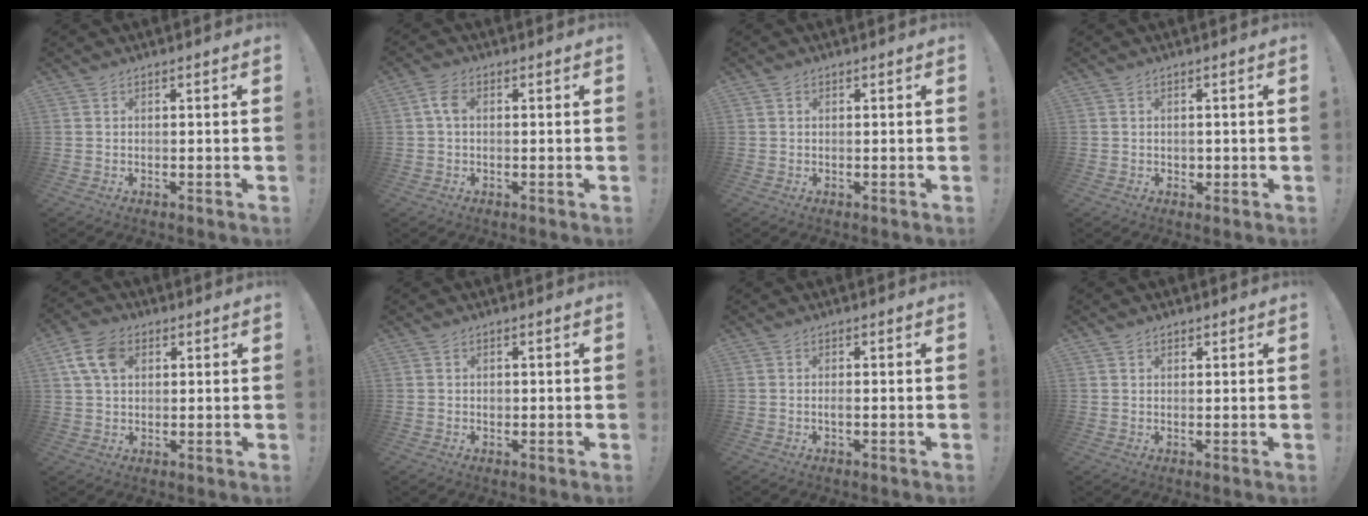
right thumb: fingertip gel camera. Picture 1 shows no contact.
{"total": 4.0, "force": [0.5, 2.5, 3.1], "torque": [-0.058, 0.012, 0.010]}
{"total": 0.5, "force": [0.2, 0.5, -0.1], "torque": [0.010, -0.001, 0.002]}
{"total": 1.2, "force": [0.2, 1.1, 0.3], "torque": [0.005, -0.002, 0.002]}
{"total": 9.9, "force": [3.3, 6.8, 6.4], "torque": [-0.115, 0.010, 0.066]}
{"total": 0.9, "force": [-0.1, 0.8, 0.2], "torque": [0.004, -0.002, -0.003]}
{"total": 0.9, "force": [-0.4, 0.1, 0.9], "torque": [-0.016, 0.000, -0.007]}
{"total": 1.2, "force": [0.8, 0.9, 0.3], "torque": [0.003, -0.005, 0.014]}